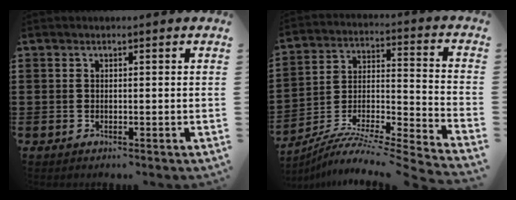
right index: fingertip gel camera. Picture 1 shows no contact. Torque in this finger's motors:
{"motor_torque": [0.92, 1.21, -0.08, 0.00]}